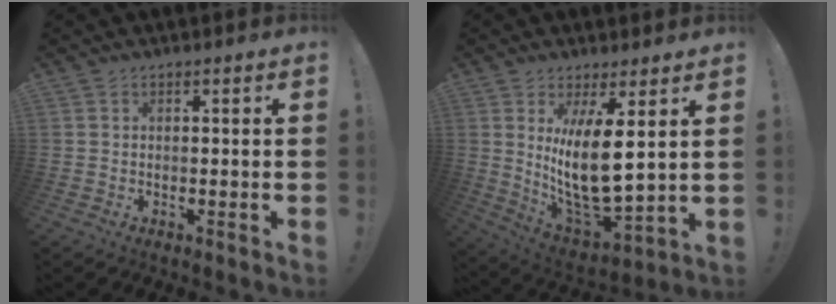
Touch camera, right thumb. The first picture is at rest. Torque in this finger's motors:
{"motor_torque": [-0.33, 1.03, 0.12, 0.35, 0.38]}